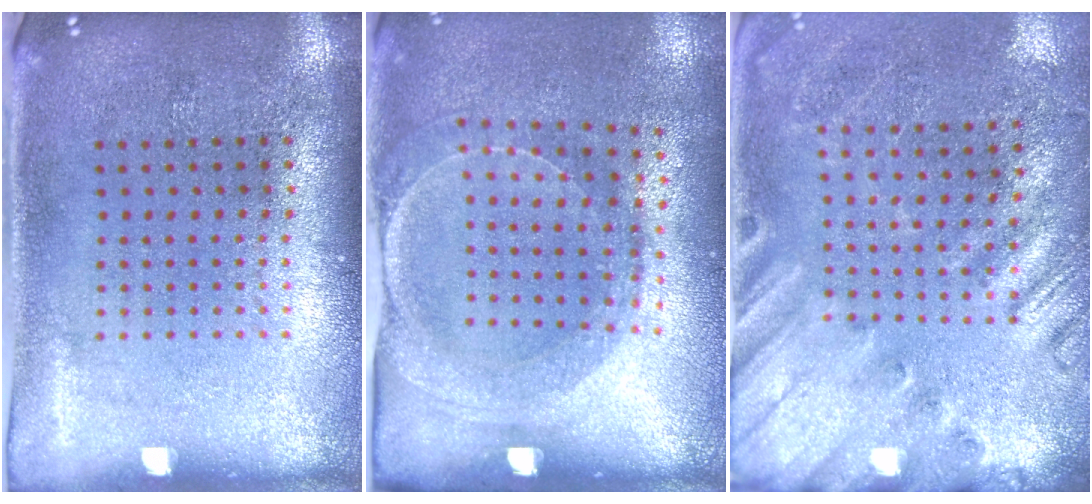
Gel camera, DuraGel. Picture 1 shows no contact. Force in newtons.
{"total": 1.5, "press": 1.4, "slide": 0.4}
{"total": 2.4, "press": 2.0, "slide": 1.3}